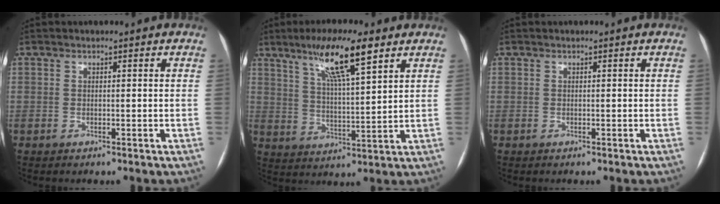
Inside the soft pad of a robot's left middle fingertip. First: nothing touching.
{"total": 11.1, "force": [6.9, 1.1, 8.6], "torque": [-0.154, 0.007, 0.121]}
{"total": 0.0}